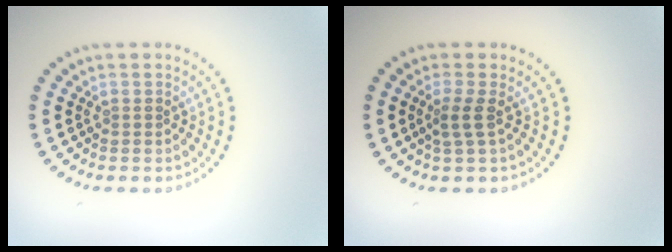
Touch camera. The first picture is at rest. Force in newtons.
{"total": 1.9, "press": 1.3, "slide": 1.3}